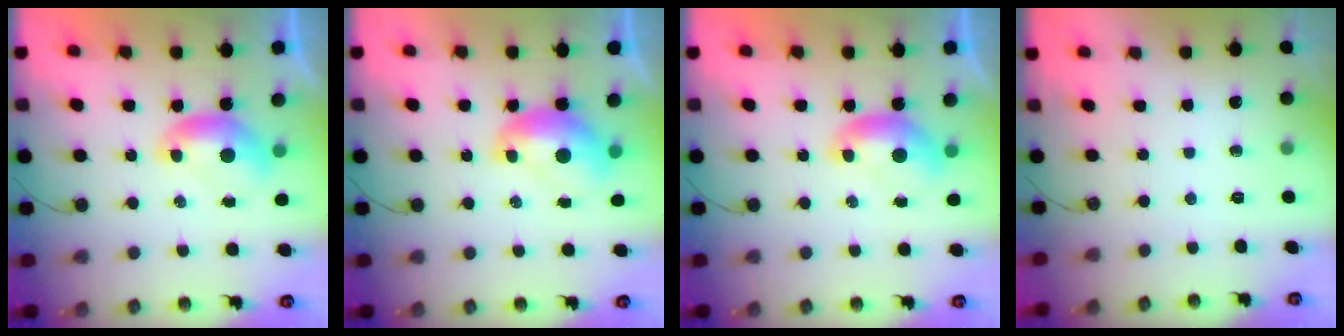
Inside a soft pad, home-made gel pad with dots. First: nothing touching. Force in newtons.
{"total": 2.0, "press": 2.0, "slide": 0.3}
{"total": 0.0}
{"total": 0.0}